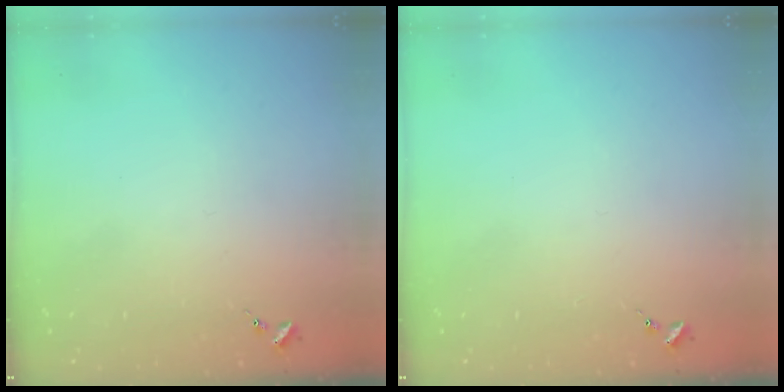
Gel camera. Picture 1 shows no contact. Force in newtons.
{"total": 0.0}